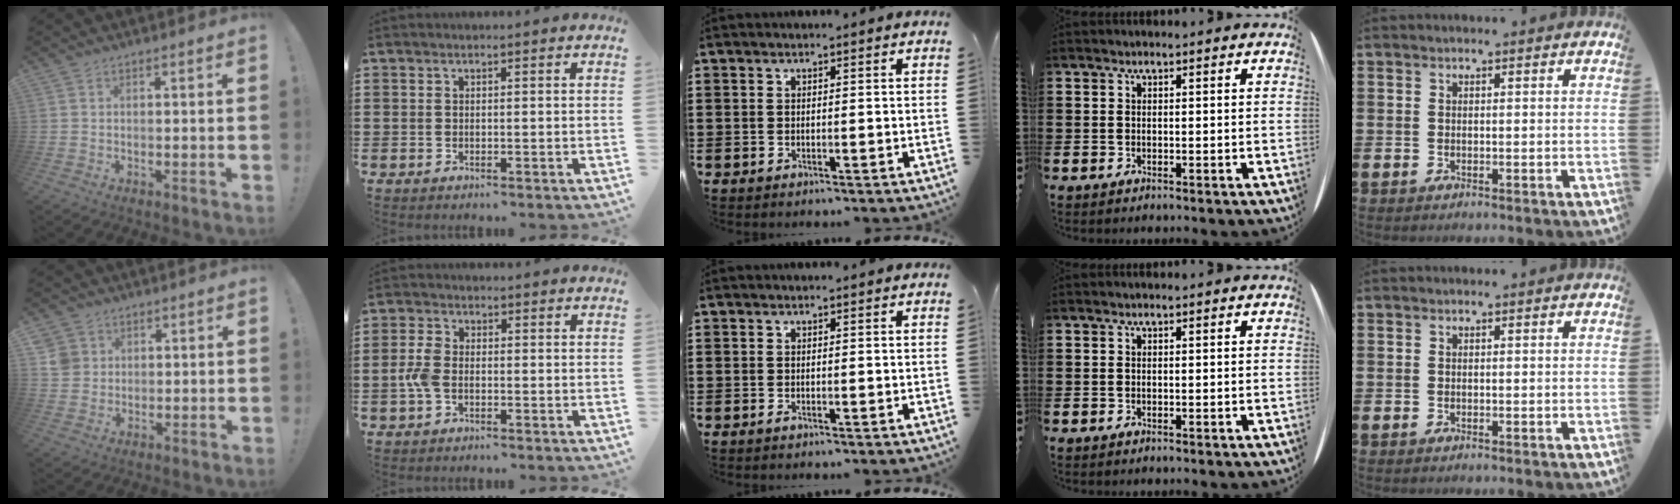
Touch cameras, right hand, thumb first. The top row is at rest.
{"thumb": {"total": 5.2, "force": [1.9, 4.6, 1.2], "torque": [-0.019, -0.007, 0.037]}, "index": {"total": 3.6, "force": [-1.0, 2.0, 2.9], "torque": [-0.081, -0.006, -0.024]}}